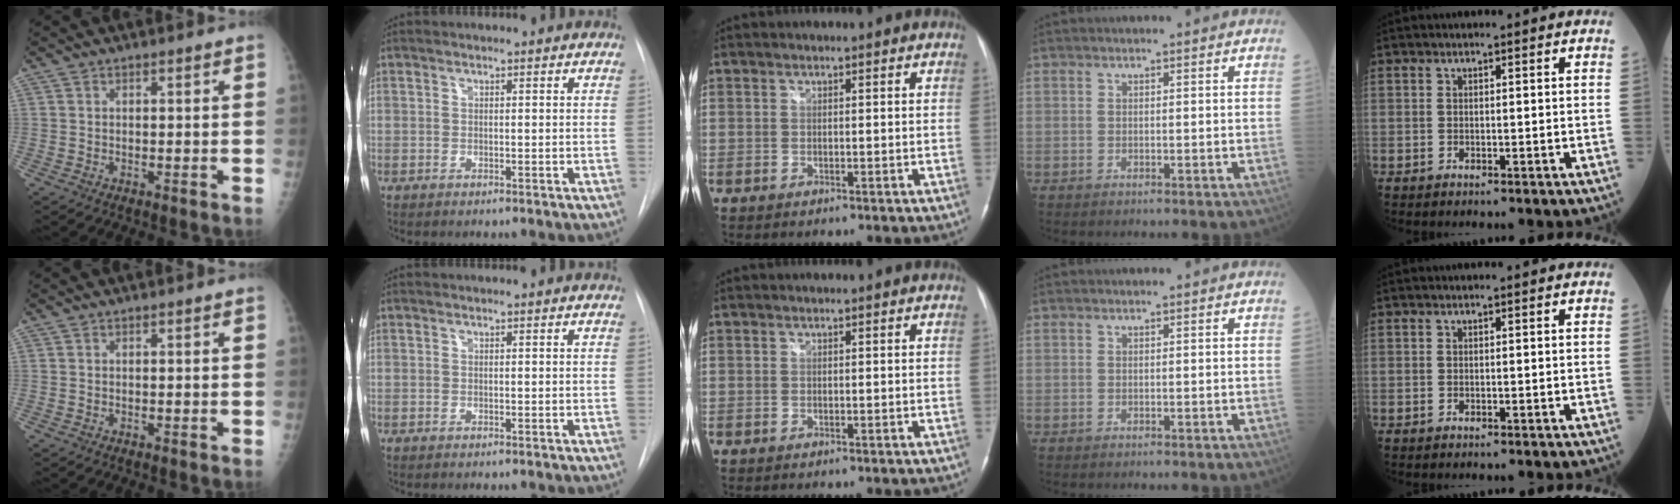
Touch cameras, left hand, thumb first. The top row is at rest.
{}